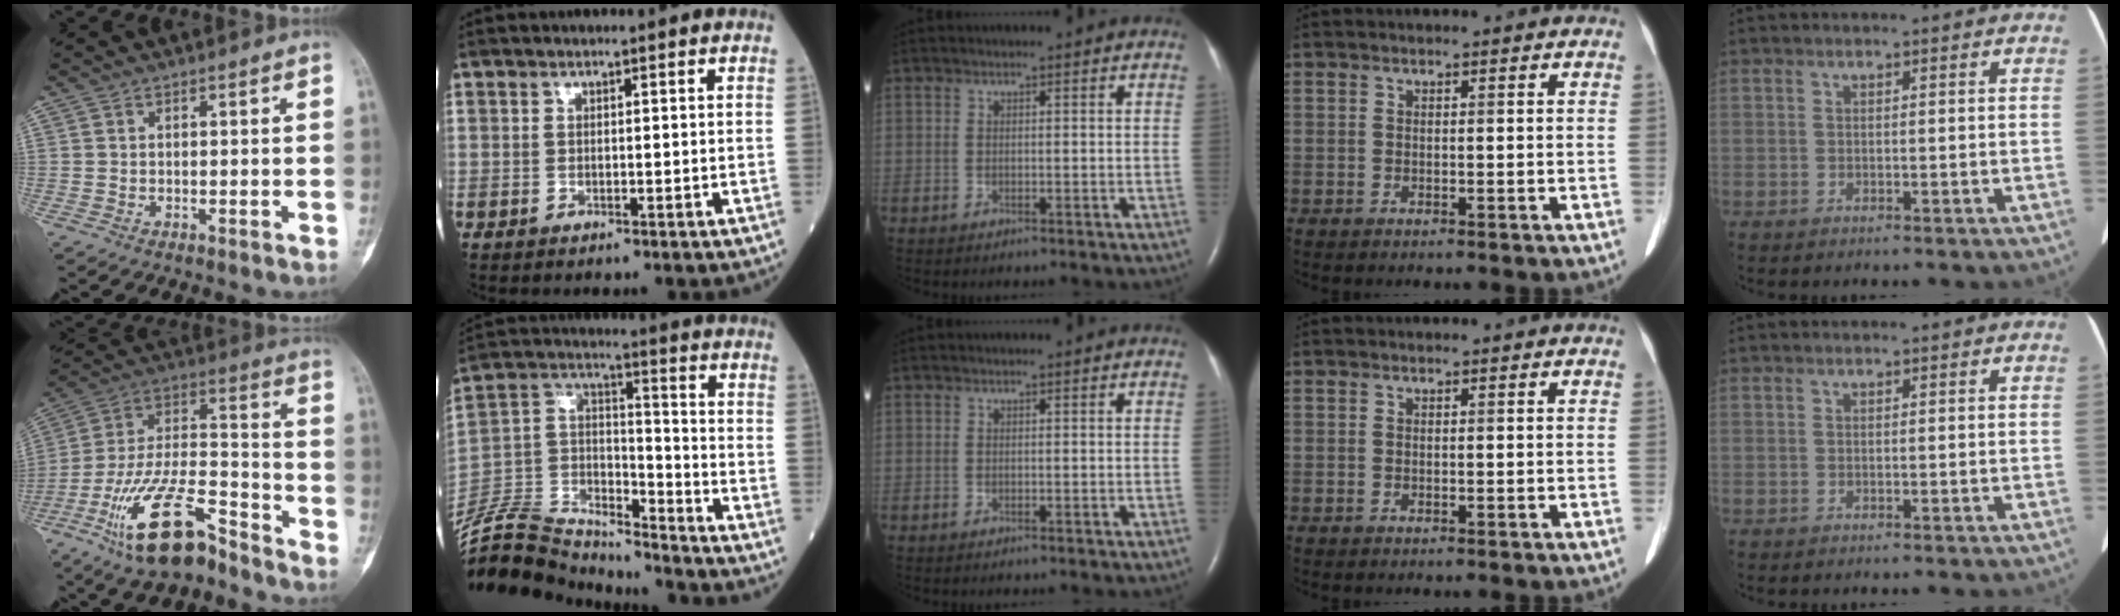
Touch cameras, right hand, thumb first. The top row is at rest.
{"thumb": {"total": 19.1, "force": [-12.2, 6.7, 13.1], "torque": [-0.245, 0.074, -0.222]}, "index": {"total": 19.6, "force": [-19.0, 3.3, 3.7], "torque": [-0.084, 0.033, -0.327]}}